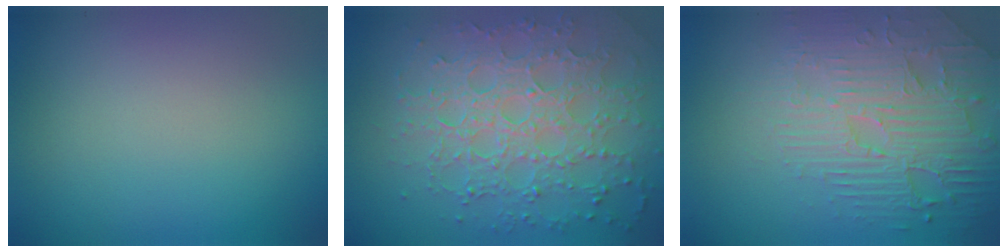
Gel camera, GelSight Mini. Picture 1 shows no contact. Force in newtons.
{"total": 7.7, "press": 5.6, "slide": 5.2}
{"total": 4.6, "press": 4.3, "slide": 1.6}